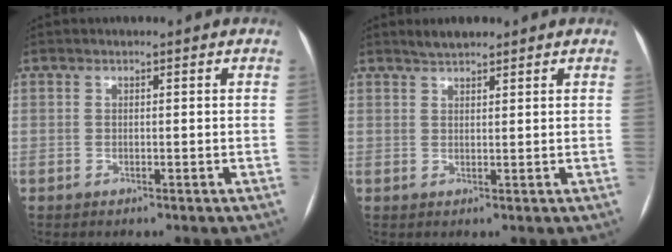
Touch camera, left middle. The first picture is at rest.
{"total": 2.6, "force": [2.3, 0.7, 1.1], "torque": [-0.025, 0.010, 0.040]}